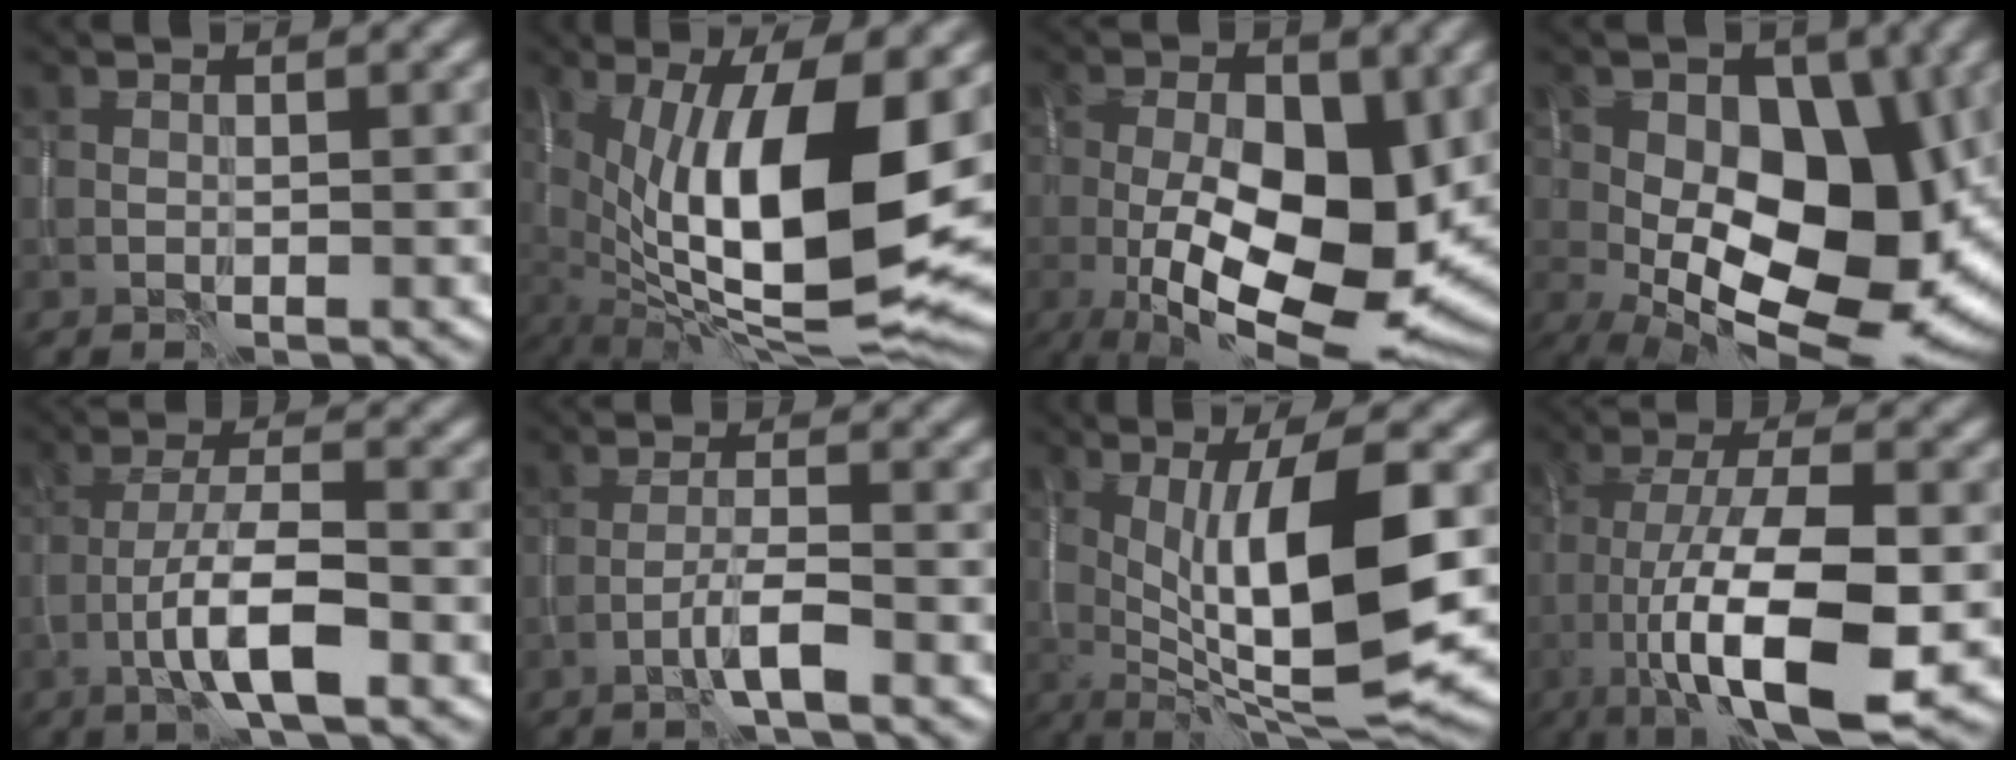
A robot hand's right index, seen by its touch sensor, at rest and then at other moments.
{"total": 15.1, "force": [0.7, 5.2, 14.2], "torque": [-0.233, -0.007, 0.014]}
{"total": 14.5, "force": [-1.6, 6.8, 12.7], "torque": [-0.194, -0.004, -0.025]}
{"total": 15.9, "force": [-0.8, 9.6, 12.7], "torque": [-0.177, -0.011, -0.023]}
{"total": 5.6, "force": [-2.6, 1.3, 4.8], "torque": [-0.087, 0.006, -0.048]}
{"total": 2.5, "force": [-1.7, 0.1, 1.9], "torque": [-0.034, 0.009, -0.035]}
{"total": 11.9, "force": [0.2, 3.4, 11.4], "torque": [-0.177, -0.009, 0.010]}
{"total": 12.2, "force": [-3.8, 3.8, 11.0], "torque": [-0.188, -0.003, -0.065]}